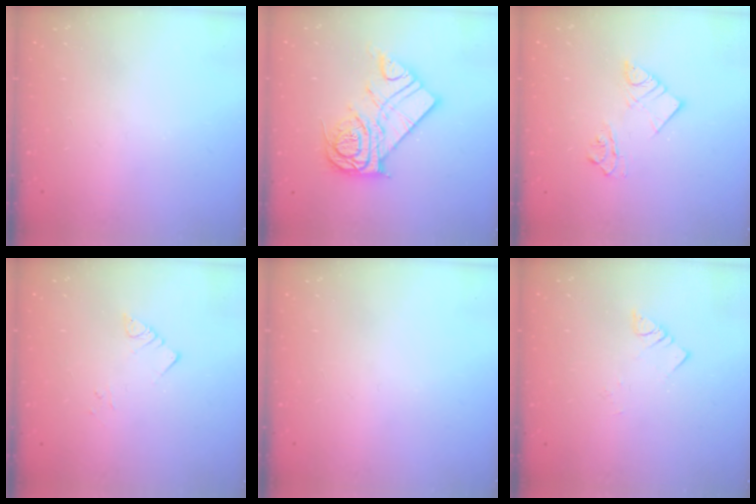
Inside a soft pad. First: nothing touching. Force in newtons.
{"total": 16.1, "press": 16.1, "slide": 1.4}
{"total": 7.1, "press": 7.1, "slide": 0.2}
{"total": 2.8, "press": 2.8, "slide": 0.2}
{"total": 0.0}
{"total": 1.9, "press": 1.9, "slide": 0.1}